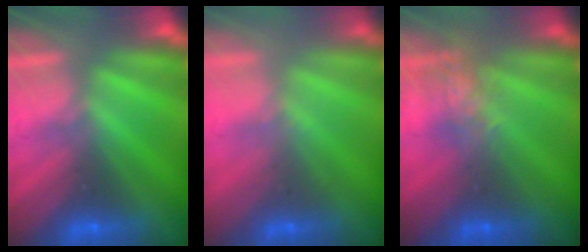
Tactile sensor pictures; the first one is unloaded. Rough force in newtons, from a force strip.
{"total": 2.1}
{"total": 5.2}